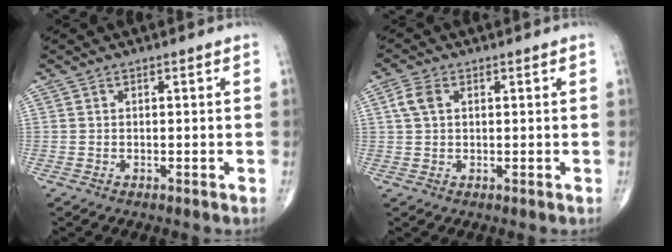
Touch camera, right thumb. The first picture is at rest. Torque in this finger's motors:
{"motor_torque": [-0.27, 0.29, 0.32, 0.10, 0.02]}